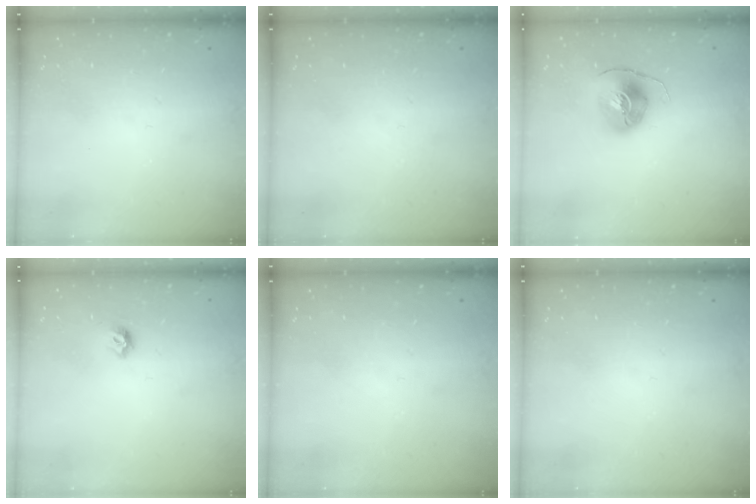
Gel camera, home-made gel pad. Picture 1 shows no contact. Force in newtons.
{"total": 0.0}
{"total": 8.1, "press": 8.1, "slide": 0.3}
{"total": 5.5, "press": 5.4, "slide": 0.9}
{"total": 0.0}
{"total": 0.0}